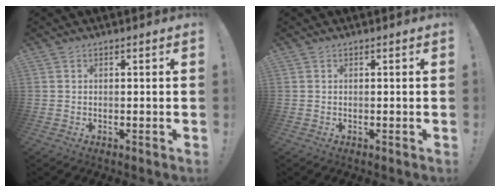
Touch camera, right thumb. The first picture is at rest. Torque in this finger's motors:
{"motor_torque": [-0.02, 0.02, 0.00, 0.00, 0.00]}